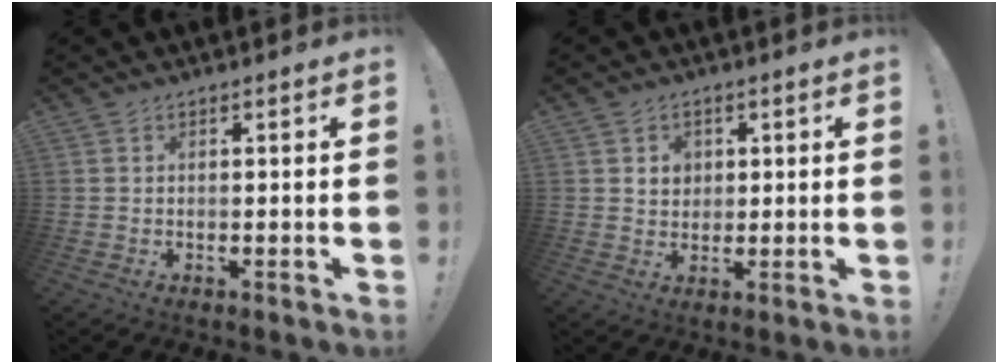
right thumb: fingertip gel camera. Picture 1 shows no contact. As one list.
[{"total": 4.2, "force": [1.4, 3.8, 1.3], "torque": [-0.007, -0.008, 0.022]}]